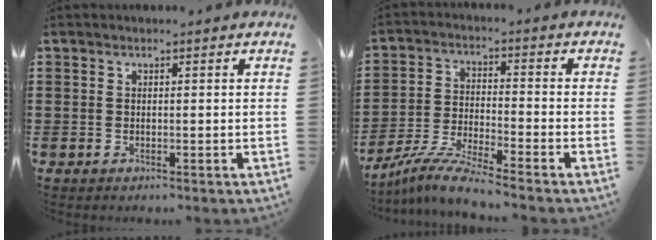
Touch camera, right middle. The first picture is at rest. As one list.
[{"total": 6.9, "force": [-6.2, -0.3, 2.9], "torque": [-0.072, -0.016, -0.123]}]